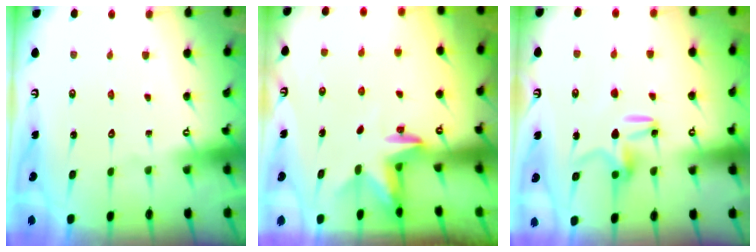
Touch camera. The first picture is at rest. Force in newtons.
{"total": 2.8, "press": 2.7, "slide": 0.7}
{"total": 9.9, "press": 9.9, "slide": 0.6}